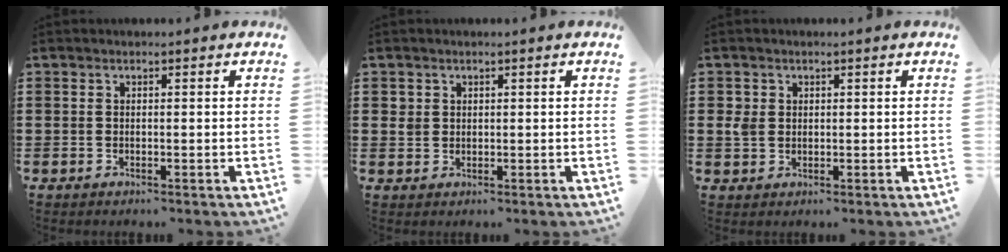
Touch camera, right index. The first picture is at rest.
{"total": 1.4, "force": [0.6, 1.2, 0.3], "torque": [-0.009, 0.006, 0.012]}
{"total": 2.3, "force": [0.5, 2.0, 1.0], "torque": [-0.026, 0.008, 0.009]}